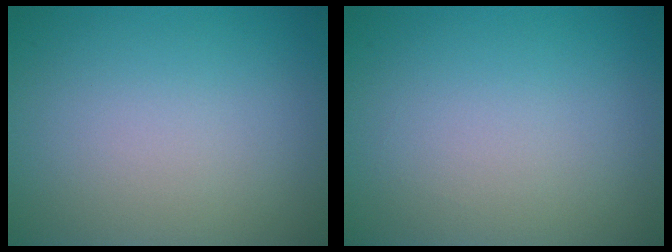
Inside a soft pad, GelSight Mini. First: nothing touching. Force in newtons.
{"total": 0.0}